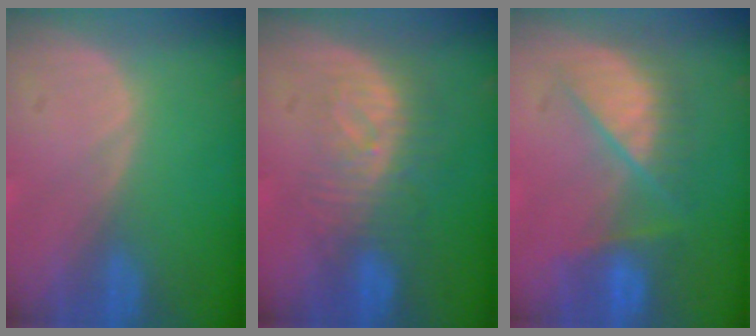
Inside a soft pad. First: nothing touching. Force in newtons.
{"total": 8.2, "press": 7.3, "slide": 3.8}
{"total": 7.3, "press": 7.3, "slide": 0.6}